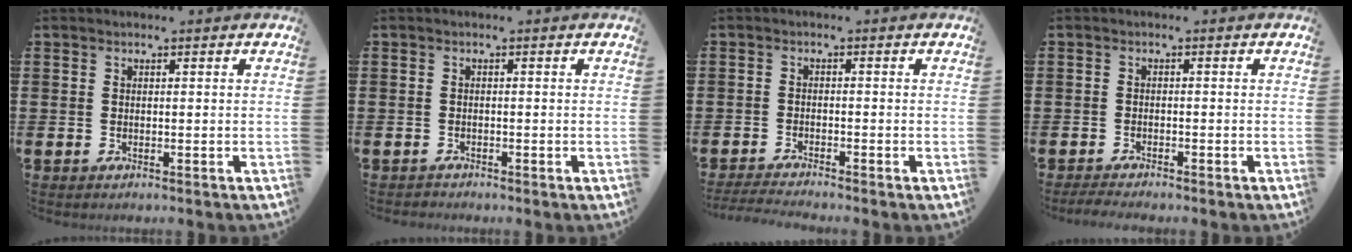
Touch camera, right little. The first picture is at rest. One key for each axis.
{"total": 0.0}
{"total": 1.4, "fx": -1.3, "fy": -0.3, "fz": 0.3, "tx": -0.003, "ty": 0.002, "tz": -0.026}
{"total": 1.6, "fx": -1.5, "fy": 0.1, "fz": 0.4, "tx": -0.008, "ty": 0.005, "tz": -0.031}